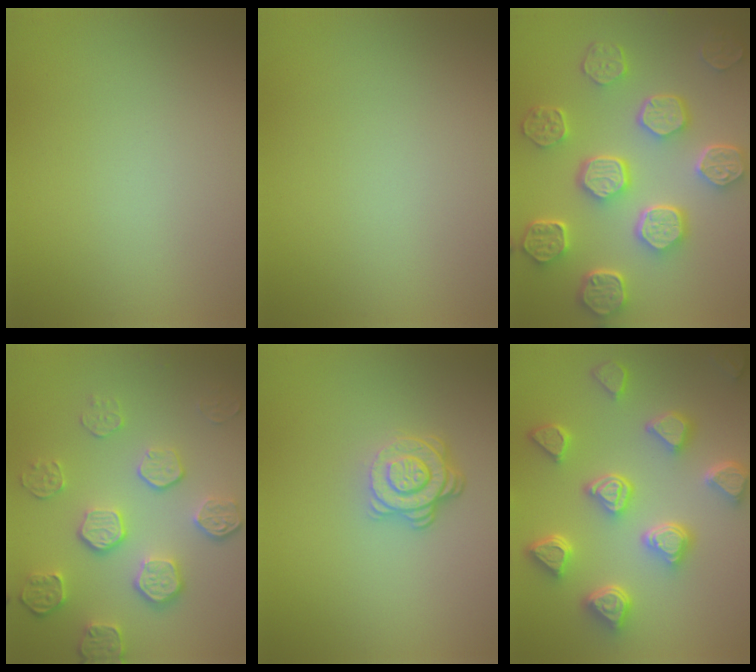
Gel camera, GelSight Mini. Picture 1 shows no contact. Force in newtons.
{"total": 0.0}
{"total": 7.9, "press": 6.1, "slide": 5.0}
{"total": 5.3, "press": 3.9, "slide": 3.6}
{"total": 3.7, "press": 2.7, "slide": 2.5}
{"total": 7.0, "press": 6.0, "slide": 3.6}